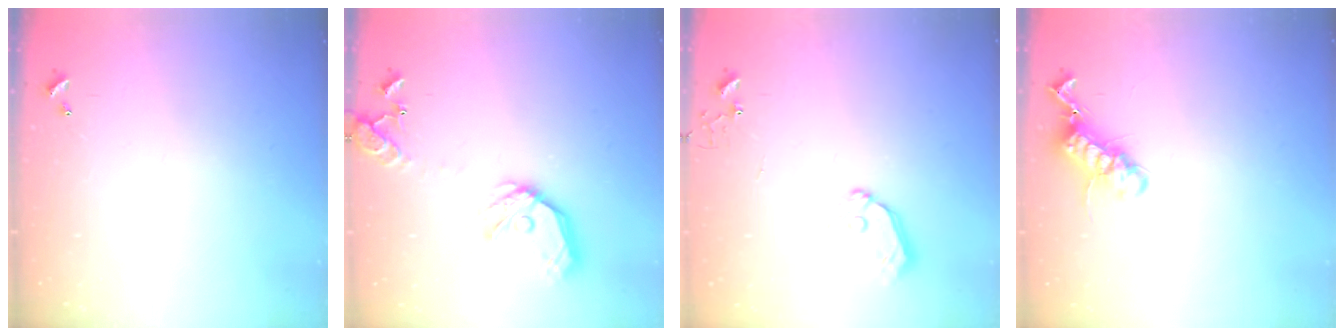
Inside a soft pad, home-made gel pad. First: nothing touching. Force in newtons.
{"total": 16.8, "press": 16.6, "slide": 2.9}
{"total": 8.4, "press": 8.4, "slide": 0.8}
{"total": 12.5, "press": 12.5, "slide": 0.4}